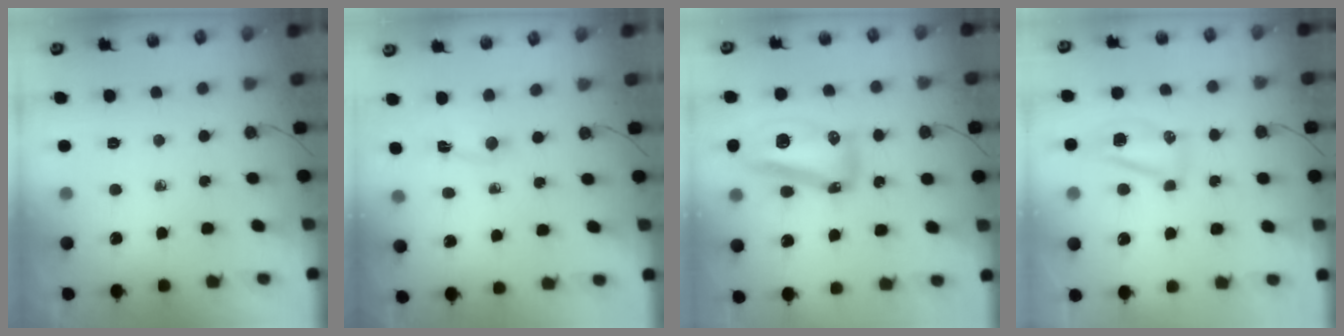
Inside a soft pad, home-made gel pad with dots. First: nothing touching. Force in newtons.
{"total": 1.4, "press": 1.2, "slide": 0.7}
{"total": 14.5, "press": 14.4, "slide": 2.1}
{"total": 7.0, "press": 7.0, "slide": 0.6}